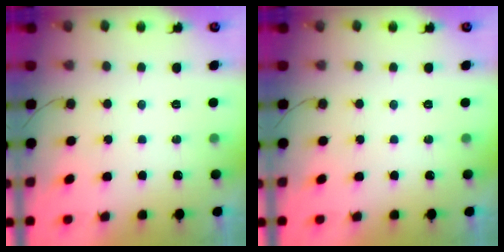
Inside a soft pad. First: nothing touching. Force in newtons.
{"total": 0.0}